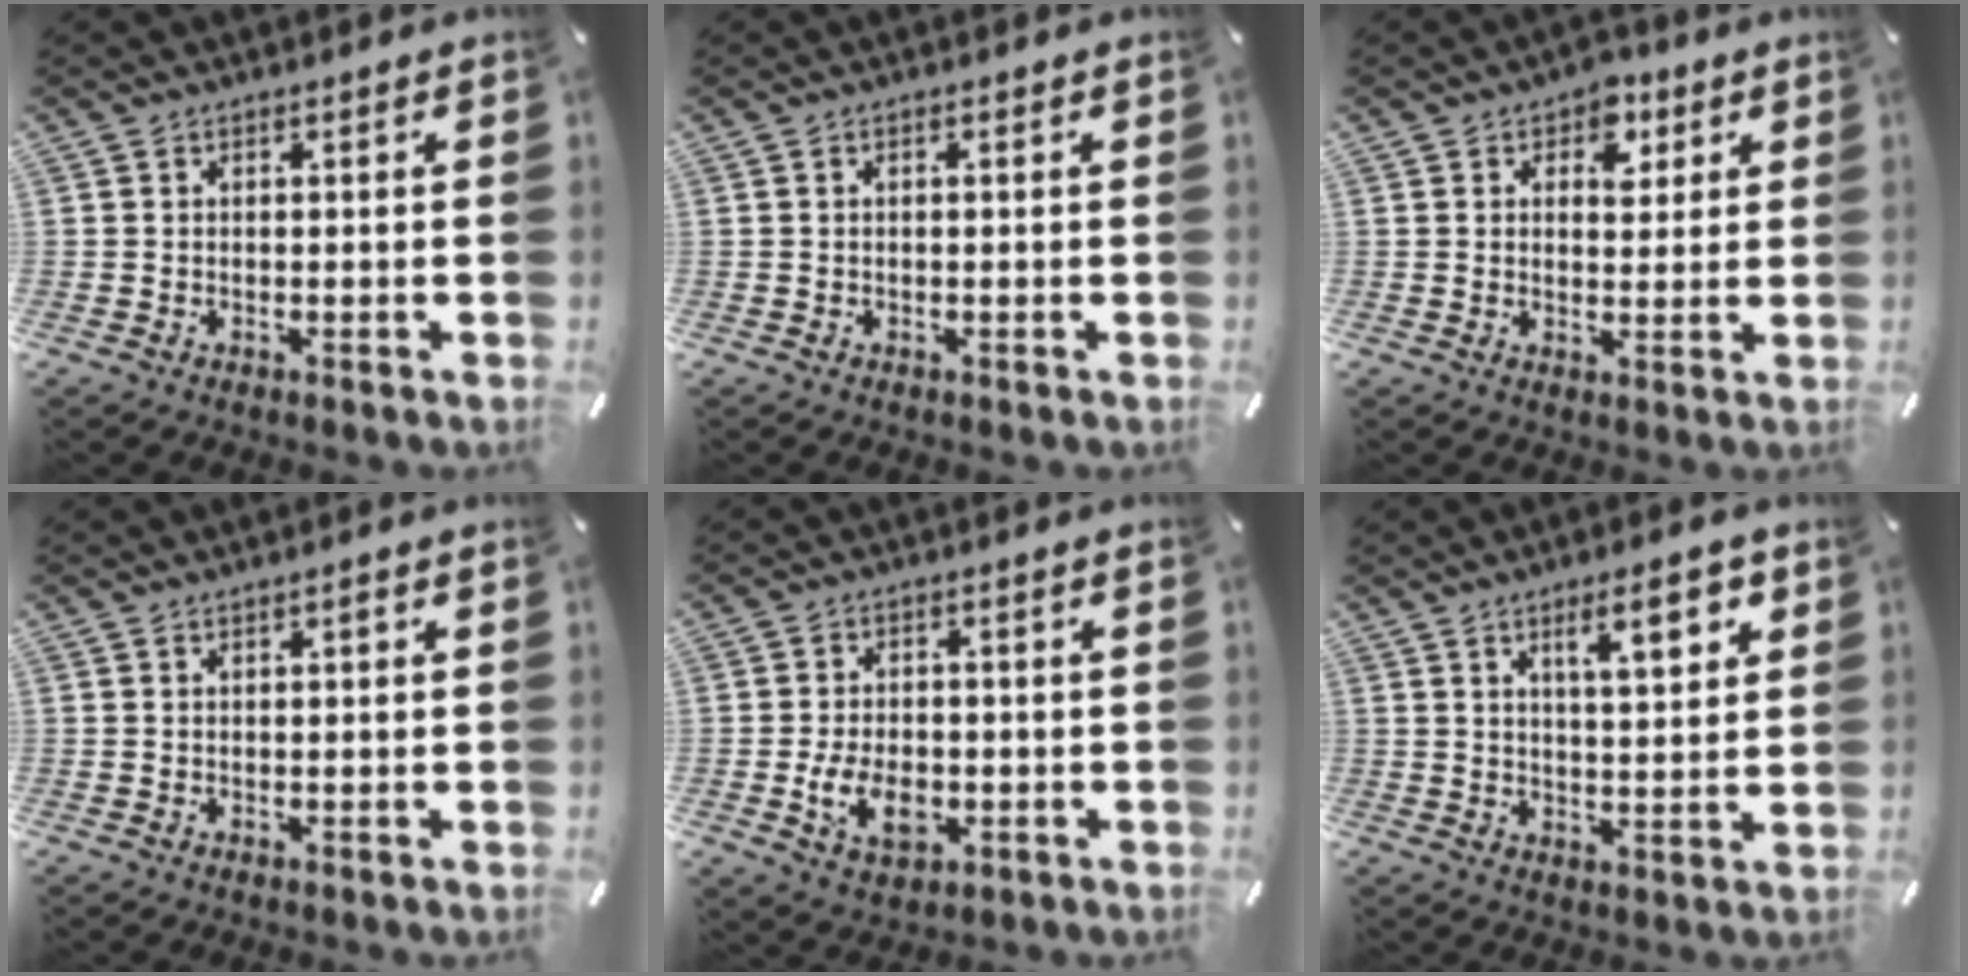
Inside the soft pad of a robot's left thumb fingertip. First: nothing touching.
{"total": 0.0}
{"total": 6.0, "force": [2.7, 4.4, 3.1], "torque": [-0.025, -0.007, 0.038]}
{"total": 0.7, "force": [0.4, 0.2, 0.6], "torque": [-0.013, 0.000, 0.007]}
{"total": 8.1, "force": [-1.8, 5.6, 5.5], "torque": [-0.116, 0.000, -0.031]}
{"total": 9.4, "force": [5.1, 3.0, 7.3], "torque": [-0.104, -0.020, 0.080]}